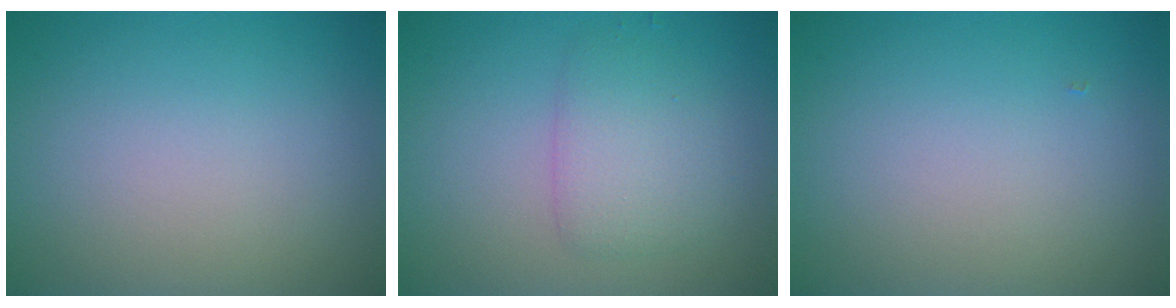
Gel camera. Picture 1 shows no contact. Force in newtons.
{"total": 2.9, "press": 2.9, "slide": 0.1}
{"total": 0.0}